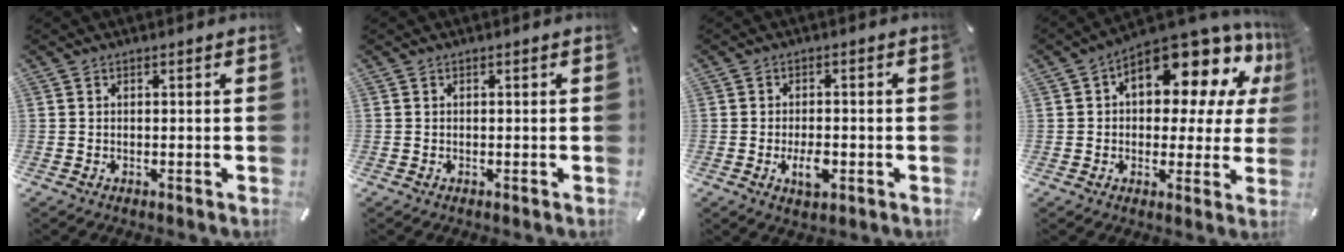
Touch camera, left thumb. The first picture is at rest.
{"total": 0.0}
{"total": 5.3, "force": [-1.7, 2.7, 4.2], "torque": [-0.088, 0.002, -0.030]}
{"total": 14.7, "force": [9.2, 6.7, 9.4], "torque": [-0.131, -0.083, 0.152]}